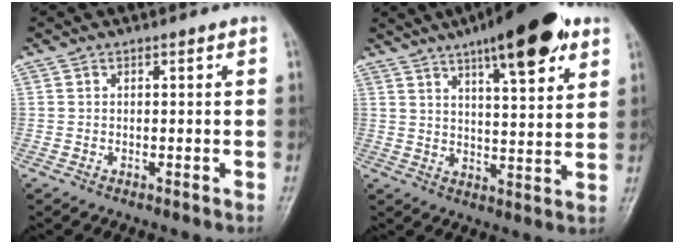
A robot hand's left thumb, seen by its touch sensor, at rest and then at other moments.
{"total": 16.7, "force": [9.7, 4.7, 12.8], "torque": [-0.164, -0.032, 0.143]}